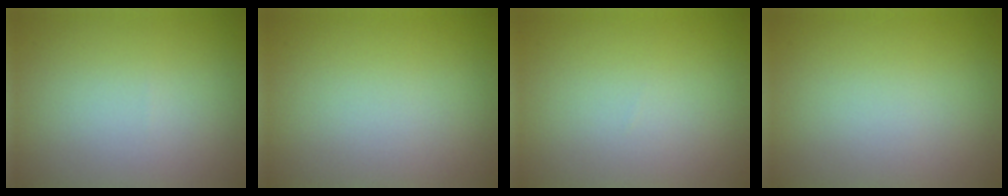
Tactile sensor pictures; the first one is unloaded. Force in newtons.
{"total": 0.0}
{"total": 0.0}
{"total": 0.0}